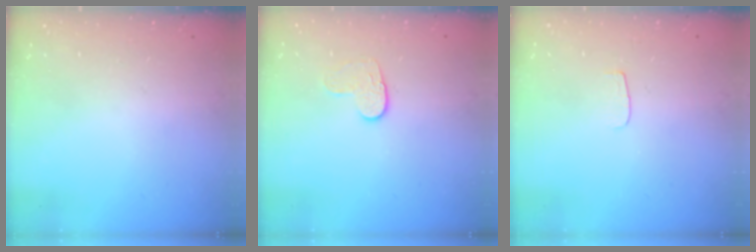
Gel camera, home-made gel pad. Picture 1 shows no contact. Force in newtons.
{"total": 7.9, "press": 7.8, "slide": 0.6}
{"total": 3.5, "press": 3.4, "slide": 0.4}